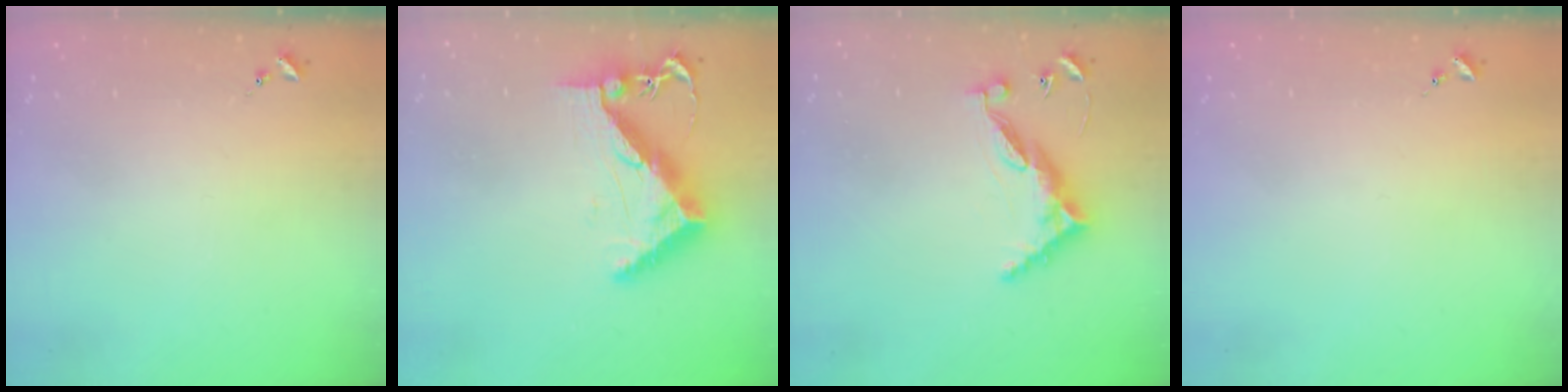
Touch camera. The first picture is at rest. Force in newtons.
{"total": 11.1, "press": 11.0, "slide": 1.3}
{"total": 9.8, "press": 9.7, "slide": 1.0}
{"total": 0.0}